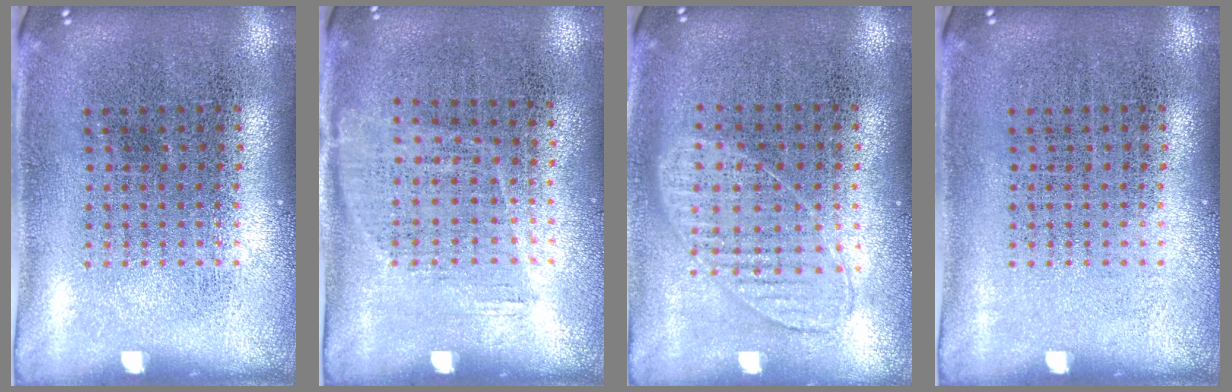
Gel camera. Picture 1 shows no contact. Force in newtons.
{"total": 1.1, "press": 0.9, "slide": 0.7}
{"total": 0.9, "press": 0.9, "slide": 0.4}
{"total": 0.0}